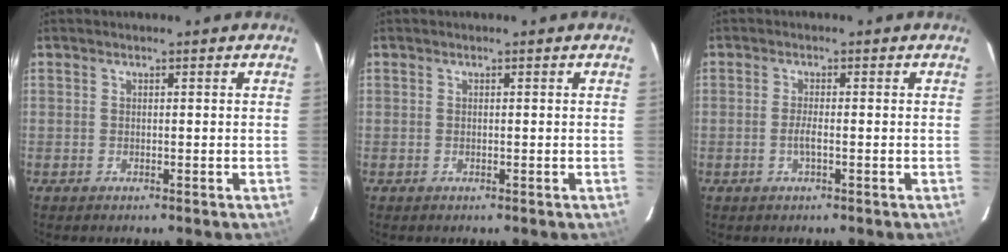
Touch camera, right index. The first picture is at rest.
{"total": 0.0}
{"total": 1.7, "force": [-0.7, 0.1, 1.6], "torque": [-0.033, -0.003, -0.013]}